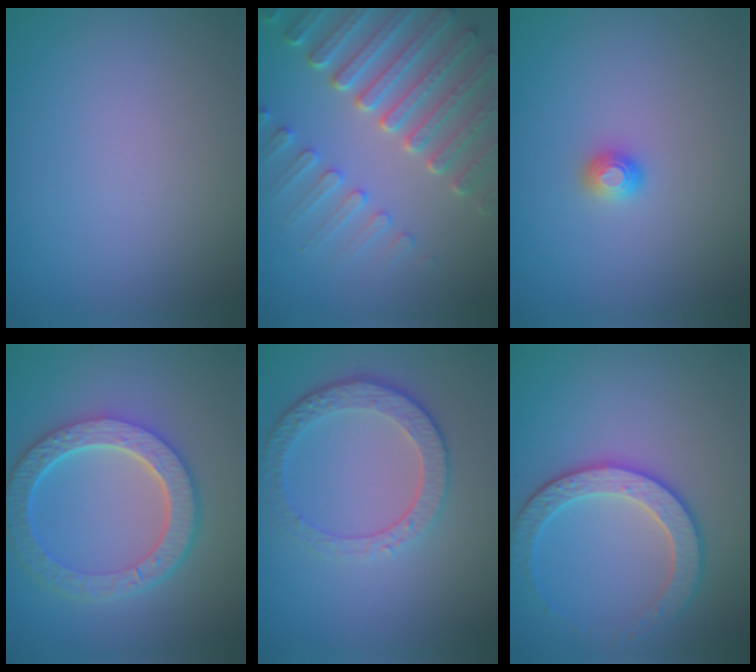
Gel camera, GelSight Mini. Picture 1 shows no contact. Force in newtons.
{"total": 6.8, "press": 5.4, "slide": 4.1}
{"total": 1.2, "press": 1.1, "slide": 0.3}
{"total": 6.4, "press": 4.9, "slide": 4.1}
{"total": 4.5, "press": 3.2, "slide": 3.2}
{"total": 3.6, "press": 3.5, "slide": 0.8}